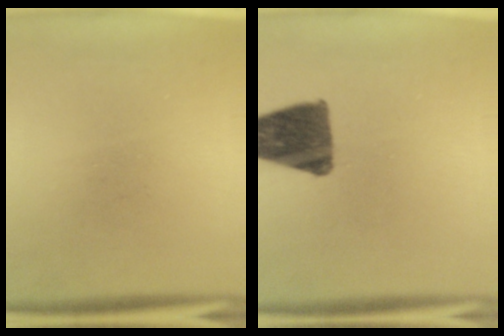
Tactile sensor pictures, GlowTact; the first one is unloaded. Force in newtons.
{"total": 11.9}